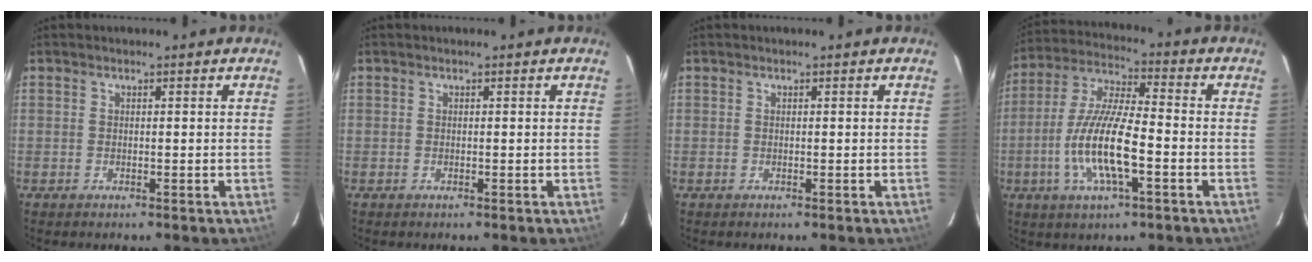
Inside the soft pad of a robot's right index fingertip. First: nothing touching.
{"total": 0.0}
{"total": 0.0}
{"total": 13.5, "force": [-4.1, 3.2, 12.5], "torque": [-0.260, -0.006, -0.080]}